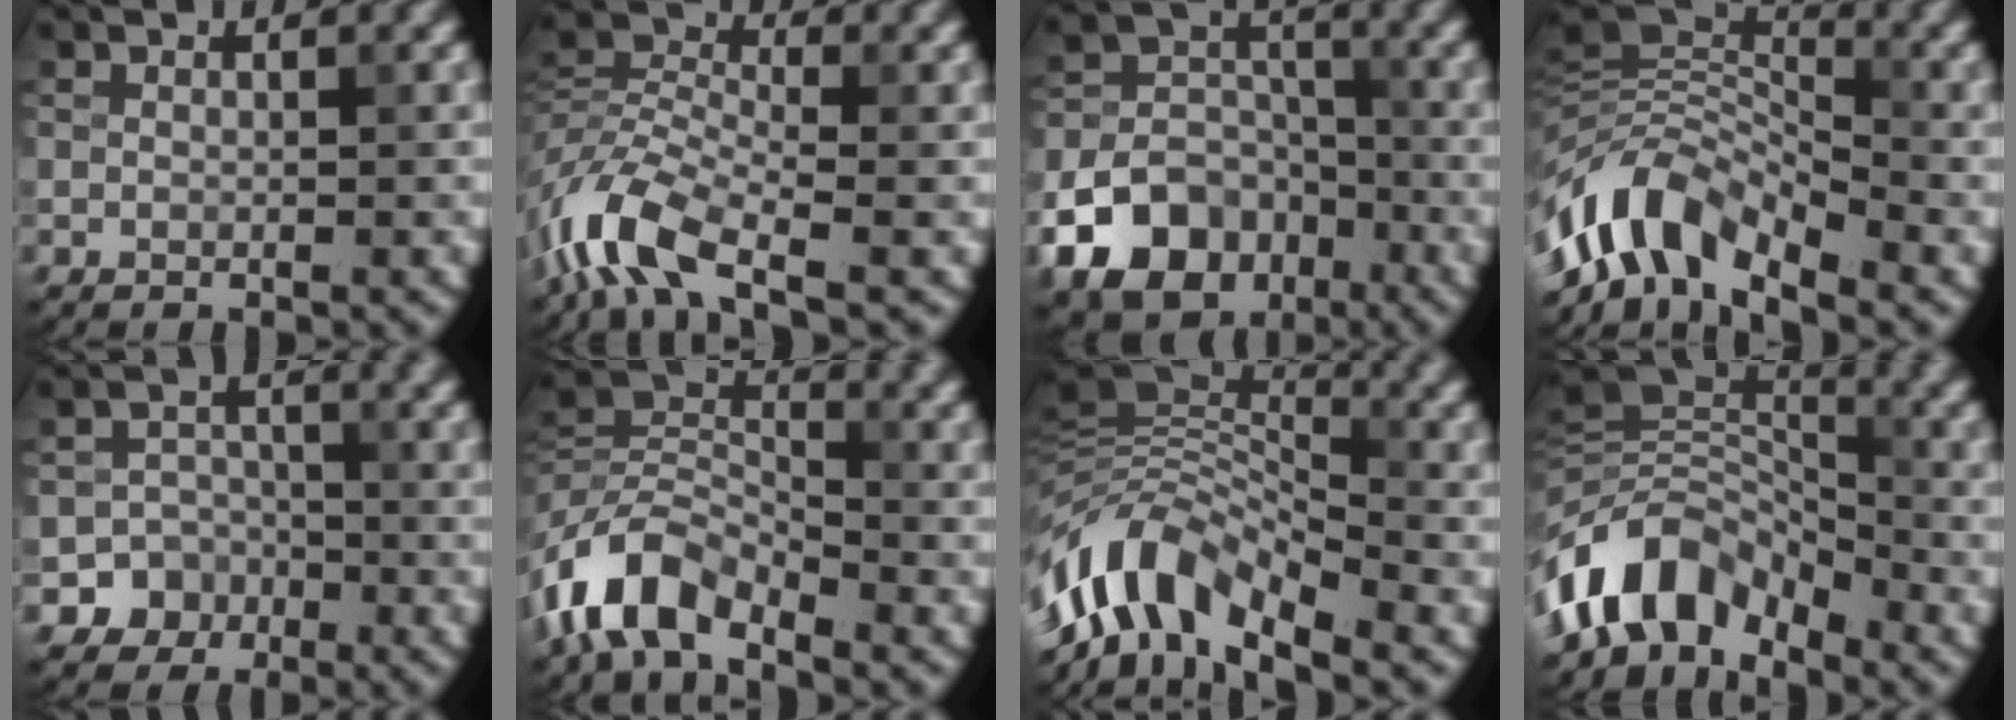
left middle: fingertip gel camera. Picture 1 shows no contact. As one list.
[{"total": 7.6, "force": [-4.5, 3.3, 5.2], "torque": [-0.111, 0.003, -0.105]}, {"total": 10.5, "force": [-5.6, 7.7, 4.6], "torque": [-0.075, -0.012, -0.112]}, {"total": 7.9, "force": [-4.7, 3.5, 5.2], "torque": [-0.084, 0.009, -0.103]}, {"total": 4.5, "force": [-2.4, 3.7, 0.2], "torque": [0.033, 0.001, -0.049]}, {"total": 6.3, "force": [-4.0, 3.2, 3.7], "torque": [-0.062, 0.006, -0.091]}, {"total": 8.9, "force": [-5.0, 3.7, 6.4], "torque": [-0.109, 0.014, -0.108]}, {"total": 7.9, "force": [-4.7, 4.5, 4.5], "torque": [-0.062, 0.009, -0.099]}]